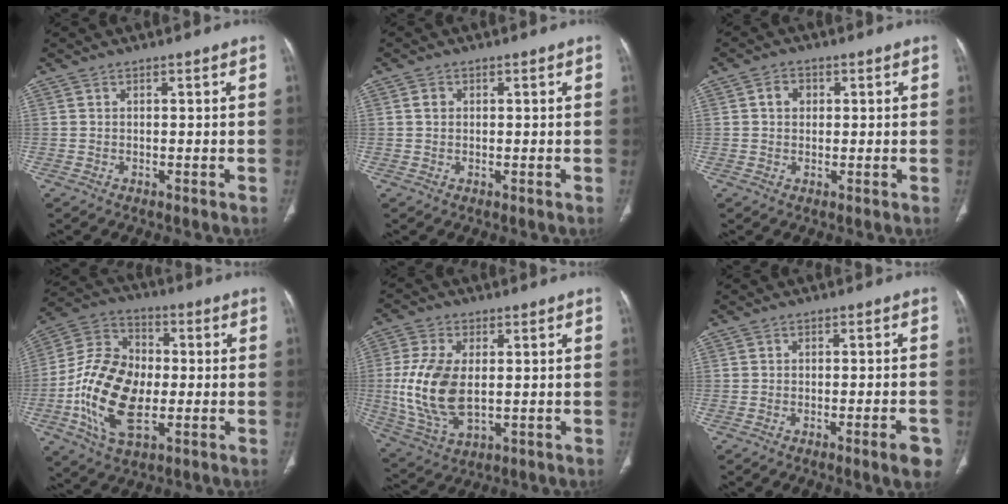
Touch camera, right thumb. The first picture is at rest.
{"total": 1.3, "force": [0.2, 1.1, 0.6], "torque": [-0.006, 0.003, 0.002]}
{"total": 3.0, "force": [0.6, 2.6, 1.5], "torque": [-0.011, 0.007, 0.007]}
{"total": 17.7, "force": [-2.8, 10.6, 13.9], "torque": [-0.260, 0.015, -0.051]}
{"total": 13.8, "force": [0.2, 7.7, 11.4], "torque": [-0.240, -0.008, 0.014]}
{"total": 4.9, "force": [-2.7, 0.7, 4.0], "torque": [-0.042, 0.006, -0.035]}